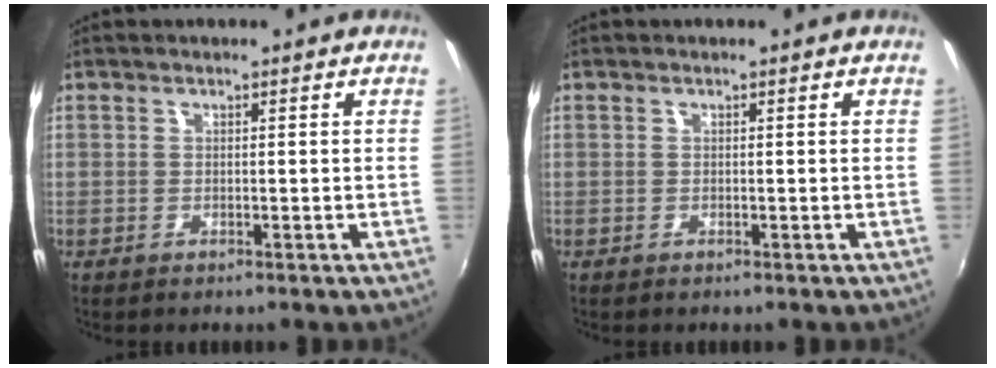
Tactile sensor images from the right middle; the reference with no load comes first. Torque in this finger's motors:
{"motor_torque": [0.00, -0.01, 0.00, 0.00]}